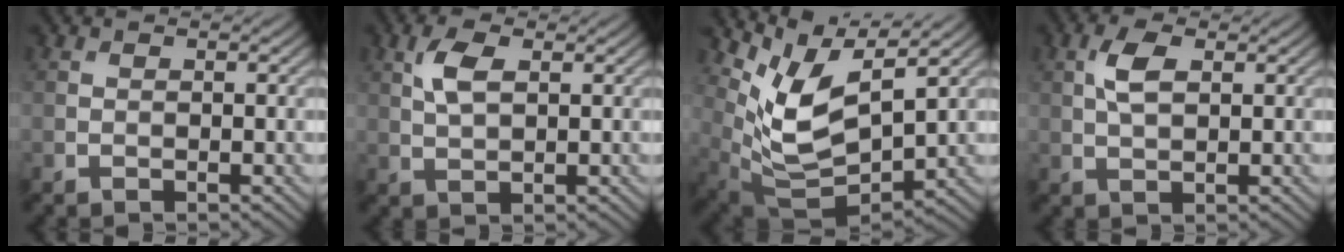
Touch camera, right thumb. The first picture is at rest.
{"total": 3.7, "force": [1.3, 1.7, 2.9], "torque": [-0.071, 0.006, 0.027]}
{"total": 9.6, "force": [4.8, 4.0, 7.3], "torque": [-0.167, -0.004, 0.101]}
{"total": 3.7, "force": [1.1, 1.8, 3.0], "torque": [-0.073, 0.006, 0.021]}